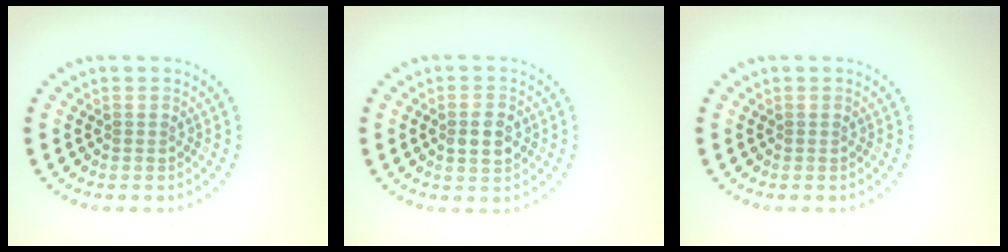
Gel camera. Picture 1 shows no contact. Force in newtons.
{"total": 2.9, "press": 2.9, "slide": 0.1}
{"total": 0.0}